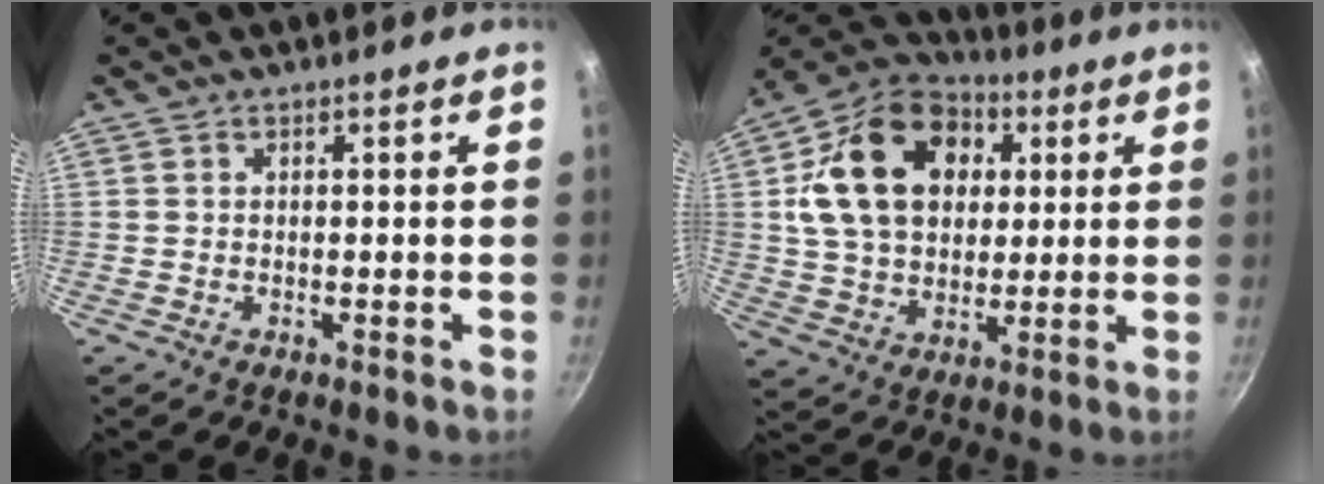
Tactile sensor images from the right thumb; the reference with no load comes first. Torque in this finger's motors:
{"motor_torque": [-0.49, 3.28, 1.49, 0.34, 0.23]}